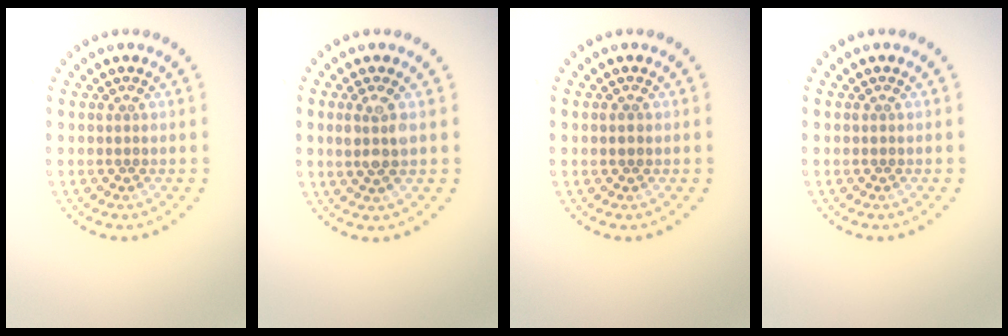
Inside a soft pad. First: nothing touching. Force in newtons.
{"total": 2.2, "press": 2.0, "slide": 1.0}
{"total": 0.9, "press": 0.9, "slide": 0.2}
{"total": 0.0}